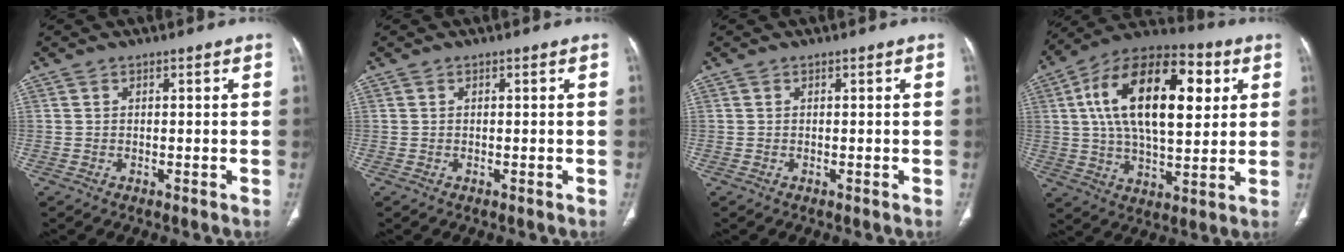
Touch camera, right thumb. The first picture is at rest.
{"total": 0.0}
{"total": 0.0}
{"total": 24.3, "force": [6.0, 12.3, 20.1], "torque": [-0.316, 0.007, 0.088]}